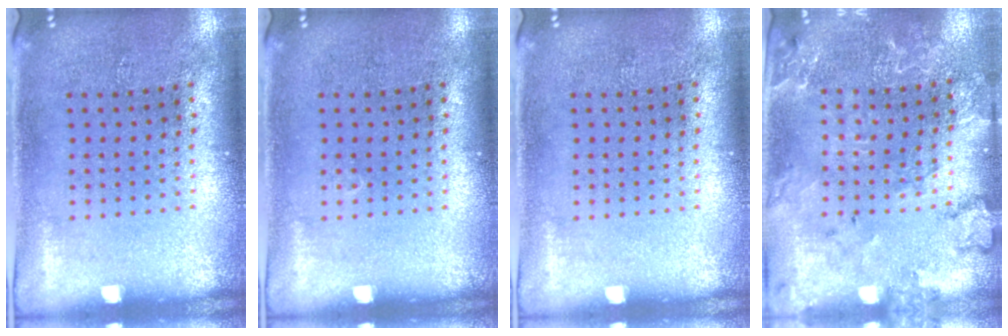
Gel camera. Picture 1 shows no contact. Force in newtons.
{"total": 0.0}
{"total": 0.0}
{"total": 2.0, "press": 1.9, "slide": 0.4}